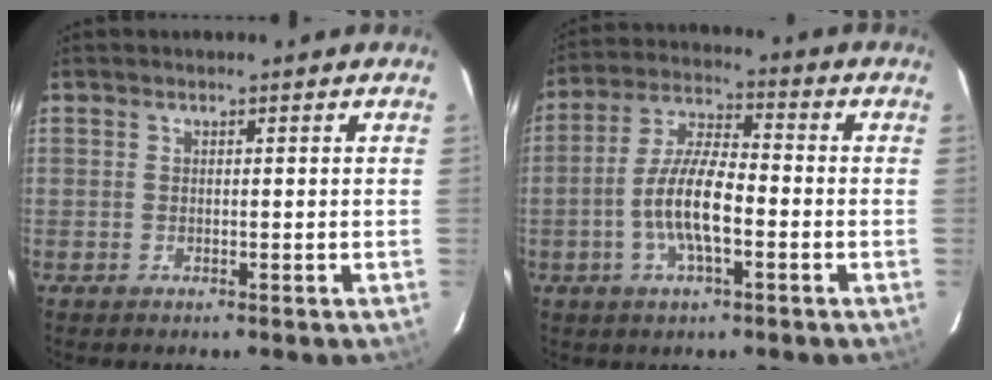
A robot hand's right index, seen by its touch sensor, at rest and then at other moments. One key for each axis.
{"total": 10.2, "fx": -3.0, "fy": 3.2, "fz": 9.2, "tx": -0.187, "ty": 0.004, "tz": -0.057}